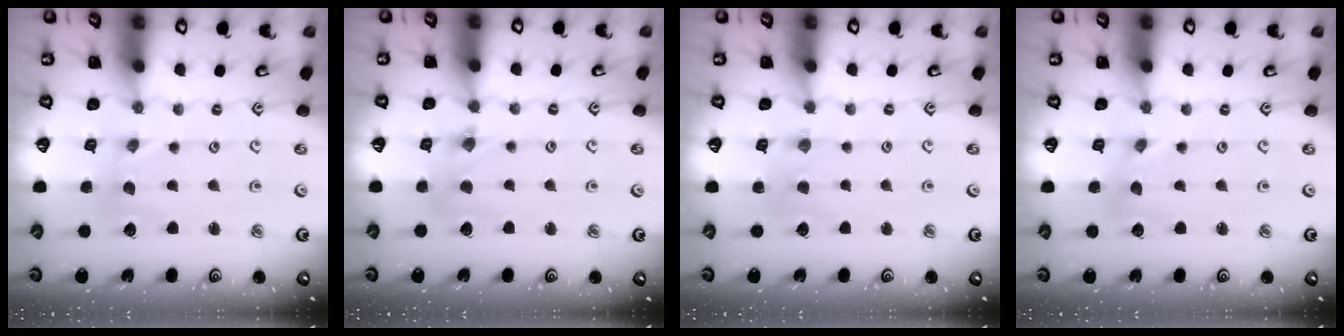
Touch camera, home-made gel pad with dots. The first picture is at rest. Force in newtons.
{"total": 1.8, "press": 1.8, "slide": 0.3}
{"total": 1.3, "press": 1.2, "slide": 0.2}
{"total": 0.8, "press": 0.8, "slide": 0.0}